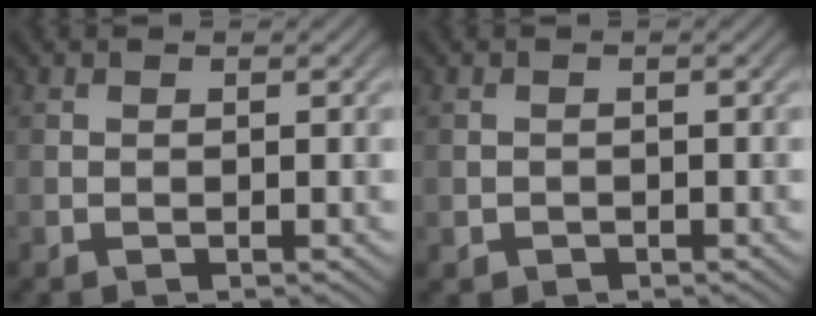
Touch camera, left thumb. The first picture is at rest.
{"total": 1.0, "force": [-0.4, 0.9, 0.2], "torque": [-0.001, -0.006, -0.008]}